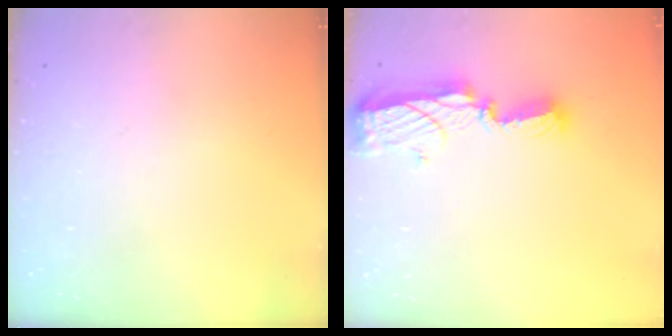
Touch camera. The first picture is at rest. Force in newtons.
{"total": 8.7, "press": 8.6, "slide": 0.8}